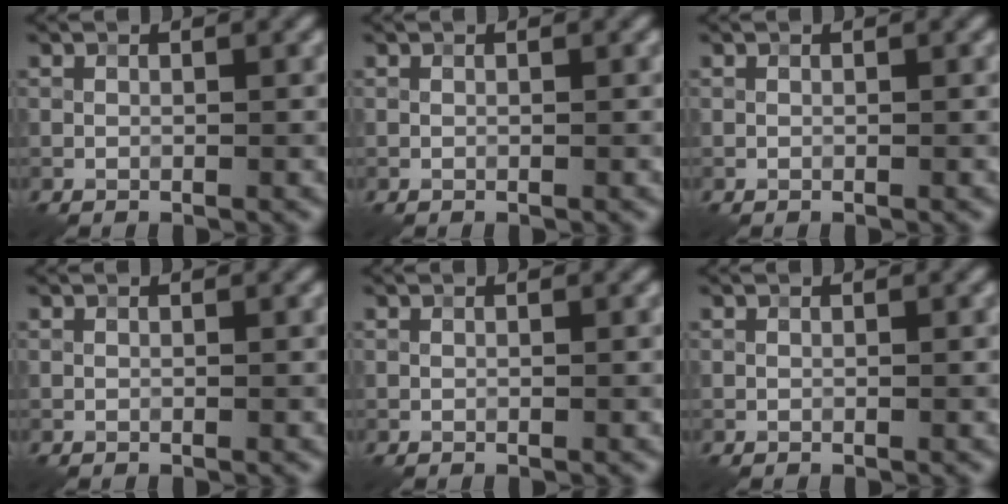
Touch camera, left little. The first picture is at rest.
{"total": 0.0}
{"total": 0.0}
{"total": 0.0}
{"total": 0.0}
{"total": 0.0}